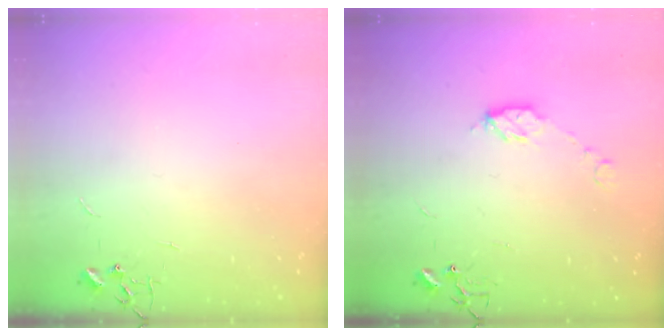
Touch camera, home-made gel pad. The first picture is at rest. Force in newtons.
{"total": 6.3, "press": 6.3, "slide": 0.6}